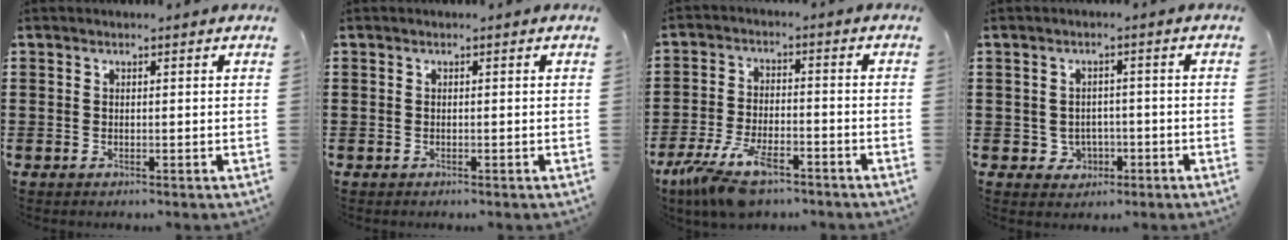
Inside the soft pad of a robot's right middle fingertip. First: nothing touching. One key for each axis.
{"total": 0.0}
{"total": 8.8, "fx": -5.9, "fy": 2.9, "fz": 5.8, "tx": -0.128, "ty": -0.003, "tz": -0.112}
{"total": 2.4, "fx": -0.9, "fy": 2.1, "fz": 0.8, "tx": -0.024, "ty": 0.004, "tz": -0.024}